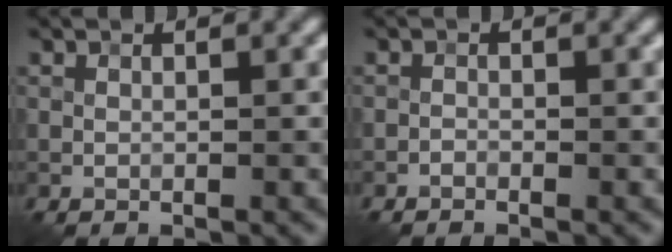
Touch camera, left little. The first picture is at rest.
{"total": 0.6, "force": [-0.6, 0.1, 0.0], "torque": [-0.001, 0.003, -0.014]}